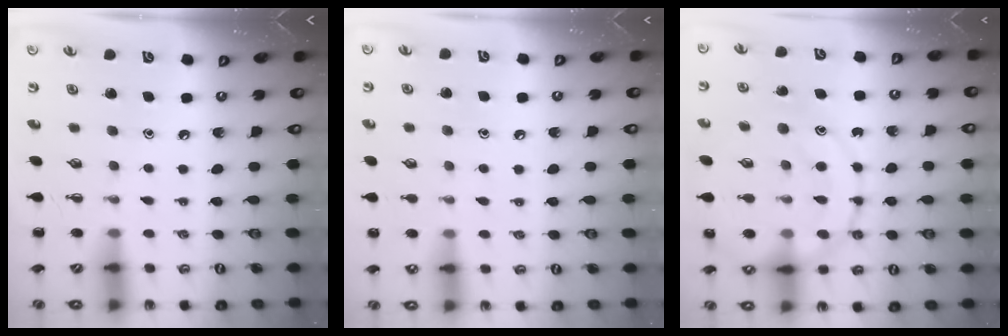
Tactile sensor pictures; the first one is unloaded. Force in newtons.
{"total": 5.8, "press": 5.6, "slide": 1.6}
{"total": 18.7, "press": 18.7, "slide": 1.0}